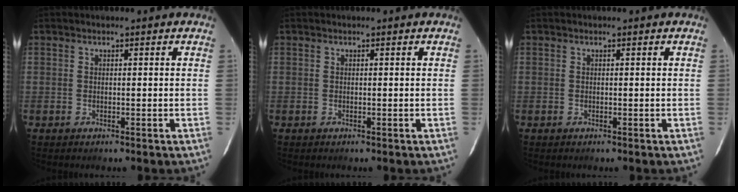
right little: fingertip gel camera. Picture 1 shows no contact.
{"total": 0.0}
{"total": 0.0}